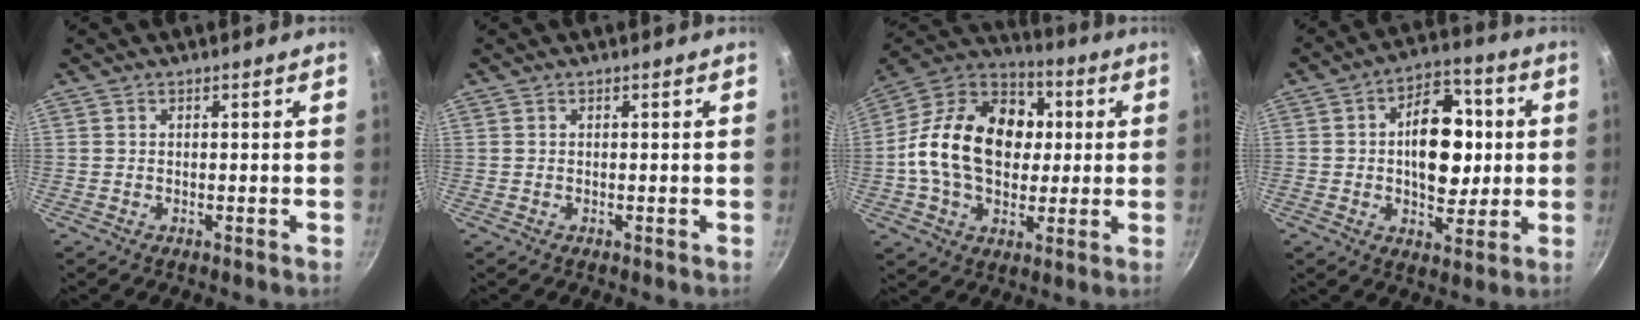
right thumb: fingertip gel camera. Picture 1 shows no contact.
{"total": 0.0}
{"total": 22.3, "force": [1.4, 16.2, 15.3], "torque": [-0.230, 0.029, 0.012]}
{"total": 14.5, "force": [0.7, 9.5, 11.0], "torque": [-0.113, 0.014, 0.004]}